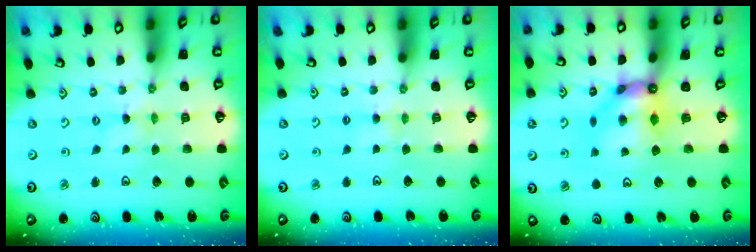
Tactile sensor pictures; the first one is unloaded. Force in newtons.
{"total": 3.7, "press": 3.7, "slide": 0.5}
{"total": 9.7, "press": 9.6, "slide": 1.0}